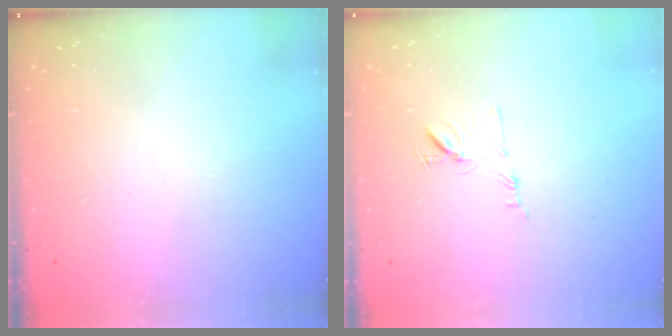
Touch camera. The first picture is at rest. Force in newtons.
{"total": 7.5, "press": 7.5, "slide": 0.8}